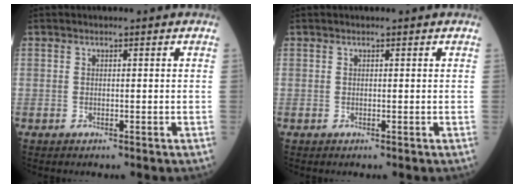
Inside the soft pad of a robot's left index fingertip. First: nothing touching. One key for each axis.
{"total": 0.0}